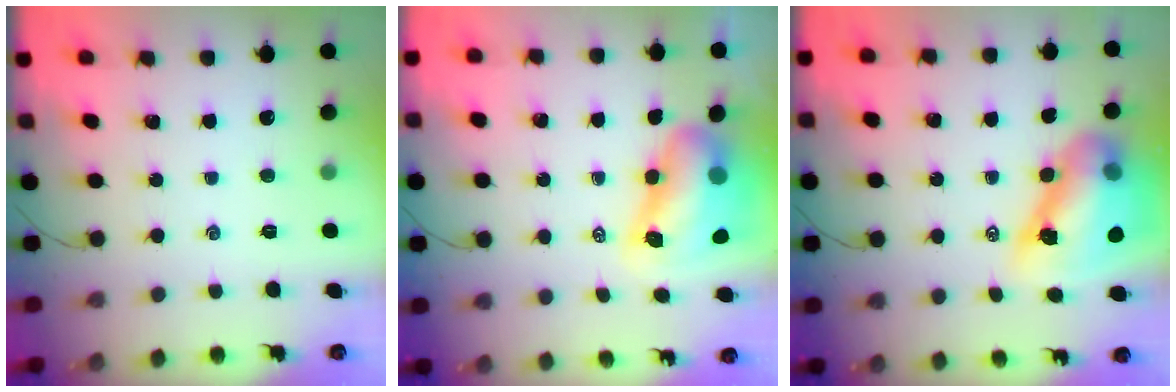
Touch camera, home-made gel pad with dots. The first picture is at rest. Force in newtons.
{"total": 11.4, "press": 10.8, "slide": 3.7}
{"total": 16.6, "press": 16.0, "slide": 4.6}